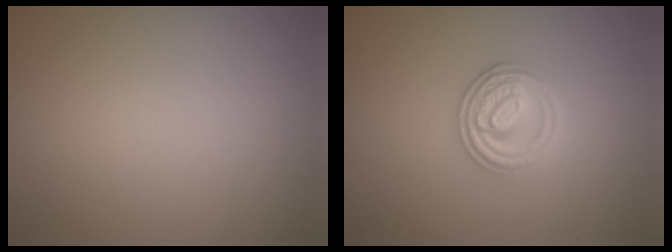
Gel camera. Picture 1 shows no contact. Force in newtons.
{"total": 3.5, "press": 3.0, "slide": 1.8}